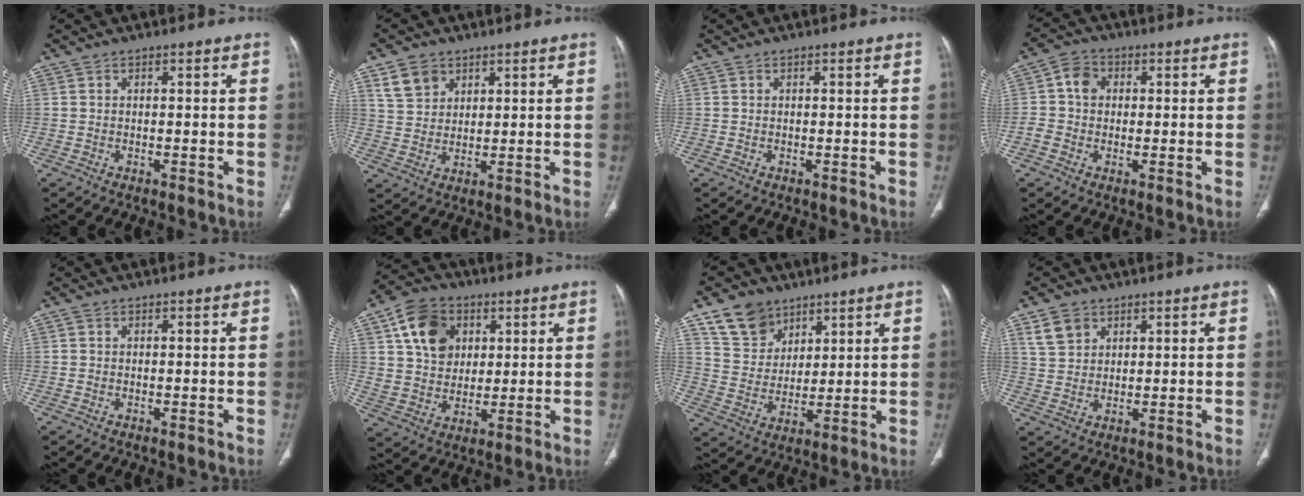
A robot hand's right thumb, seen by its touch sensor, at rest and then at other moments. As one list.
[{"total": 6.4, "force": [3.7, 4.7, 2.4], "torque": [-0.027, -0.014, 0.076]}, {"total": 0.0}, {"total": 5.3, "force": [0.5, 4.6, 2.7], "torque": [-0.034, 0.016, 0.001]}, {"total": 0.0}, {"total": 13.5, "force": [5.0, 10.4, 7.1], "torque": [-0.099, -0.006, 0.089]}, {"total": 10.1, "force": [6.7, 7.1, 2.7], "torque": [-0.023, -0.034, 0.134]}, {"total": 5.3, "force": [3.0, 3.9, 2.1], "torque": [-0.026, -0.011, 0.064]}]